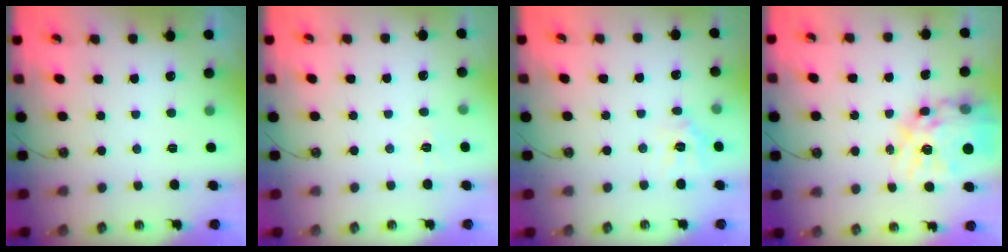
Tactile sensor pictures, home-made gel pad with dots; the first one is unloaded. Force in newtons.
{"total": 5.2, "press": 5.1, "slide": 0.7}
{"total": 8.9, "press": 8.9, "slide": 0.9}
{"total": 20.5, "press": 20.4, "slide": 1.7}